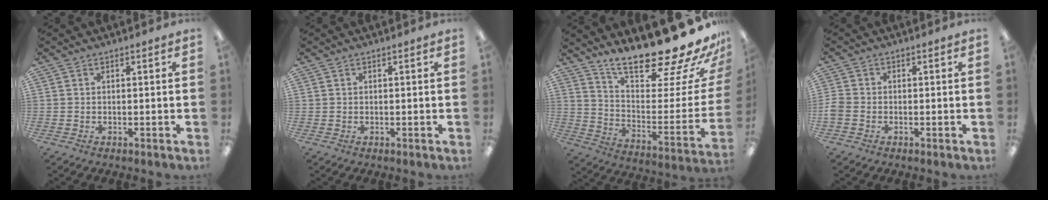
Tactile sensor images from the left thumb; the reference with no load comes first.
{"total": 0.0}
{"total": 23.3, "force": [19.5, 4.4, 11.9], "torque": [-0.162, -0.155, 0.317]}
{"total": 2.3, "force": [-0.7, 1.9, 1.2], "torque": [-0.017, 0.006, -0.012]}